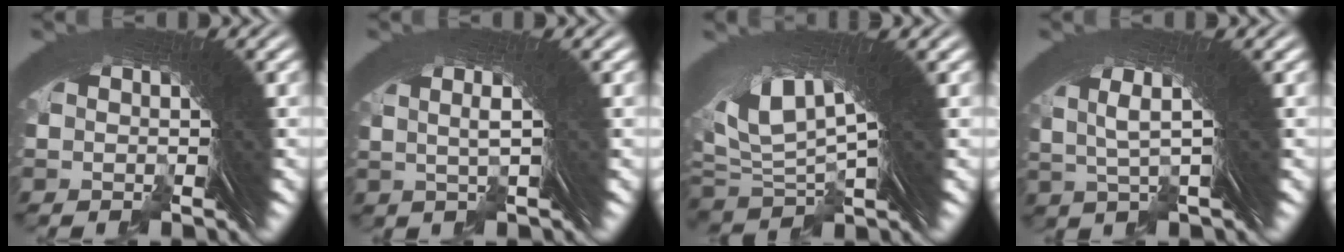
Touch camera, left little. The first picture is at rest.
{"total": 3.9, "force": [1.8, 0.1, 3.5], "torque": [-0.035, 0.018, 0.023]}
{"total": 9.0, "force": [3.3, 4.5, 7.1], "torque": [-0.148, 0.007, 0.059]}
{"total": 6.1, "force": [3.1, 1.4, 5.1], "torque": [-0.077, 0.021, 0.039]}